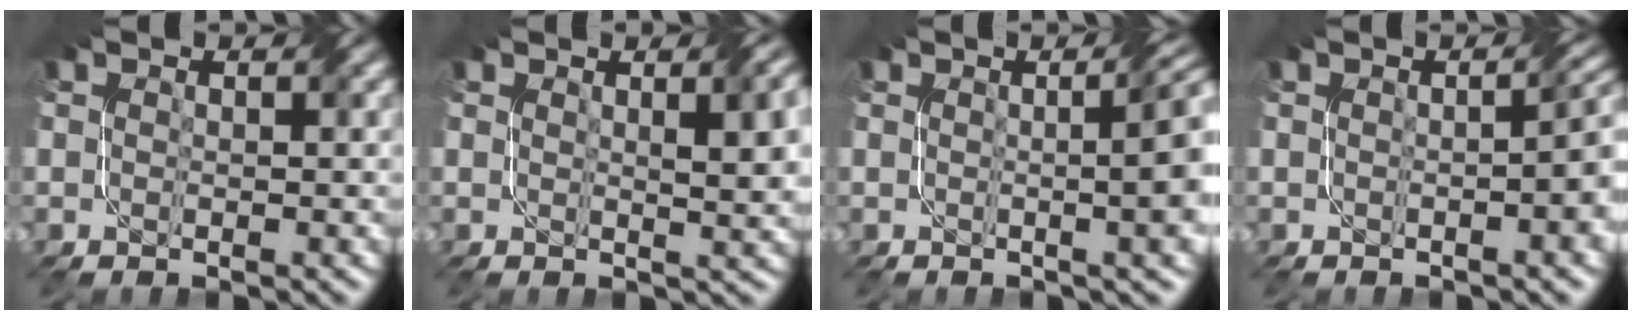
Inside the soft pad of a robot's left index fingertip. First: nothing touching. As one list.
[{"total": 4.8, "force": [1.6, 1.4, 4.3], "torque": [-0.042, 0.008, 0.022]}, {"total": 9.0, "force": [0.8, 3.7, 8.2], "torque": [-0.039, 0.029, -0.003]}, {"total": 4.9, "force": [-0.3, 1.8, 4.6], "torque": [-0.027, 0.013, -0.001]}]